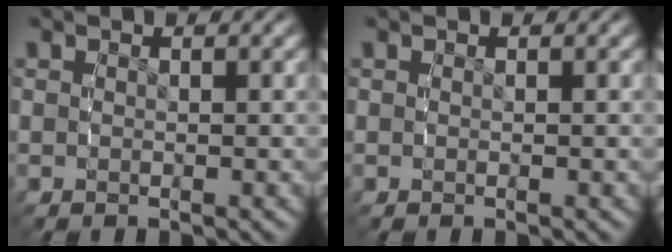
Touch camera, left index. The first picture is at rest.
{"total": 0.0}